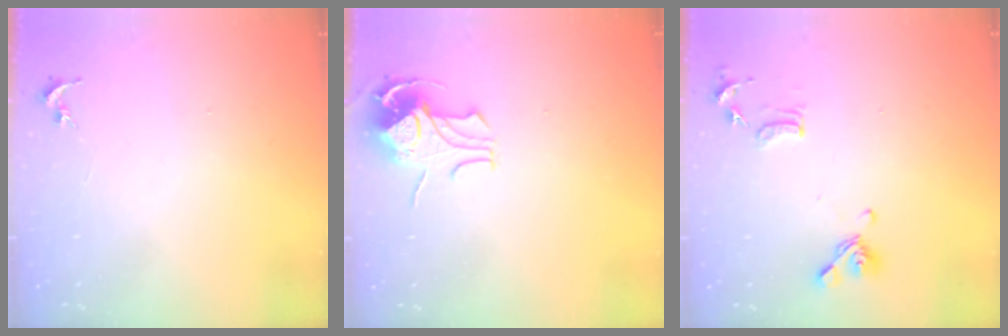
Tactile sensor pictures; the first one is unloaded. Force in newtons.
{"total": 8.9, "press": 8.9, "slide": 0.7}
{"total": 12.9, "press": 12.8, "slide": 1.9}